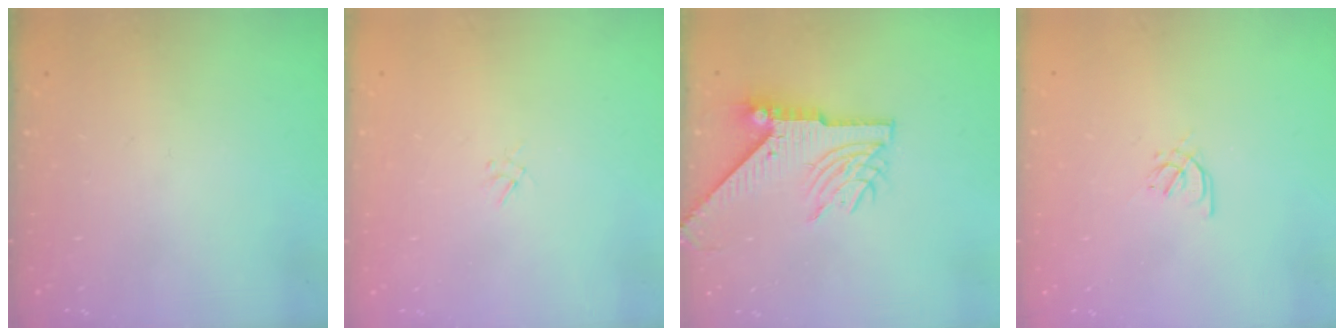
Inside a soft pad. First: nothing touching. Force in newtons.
{"total": 1.0, "press": 0.9, "slide": 0.4}
{"total": 8.7, "press": 8.6, "slide": 1.2}
{"total": 2.4, "press": 2.4, "slide": 0.6}